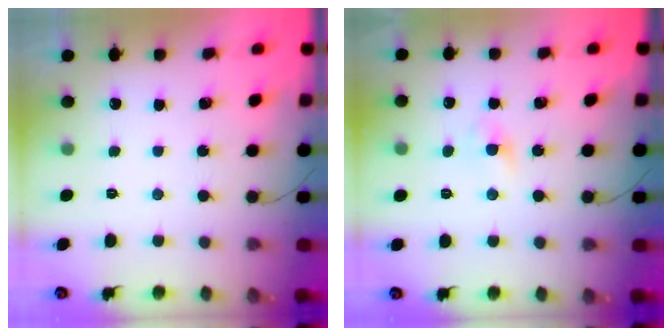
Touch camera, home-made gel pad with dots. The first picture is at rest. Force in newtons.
{"total": 2.4, "press": 2.2, "slide": 1.1}